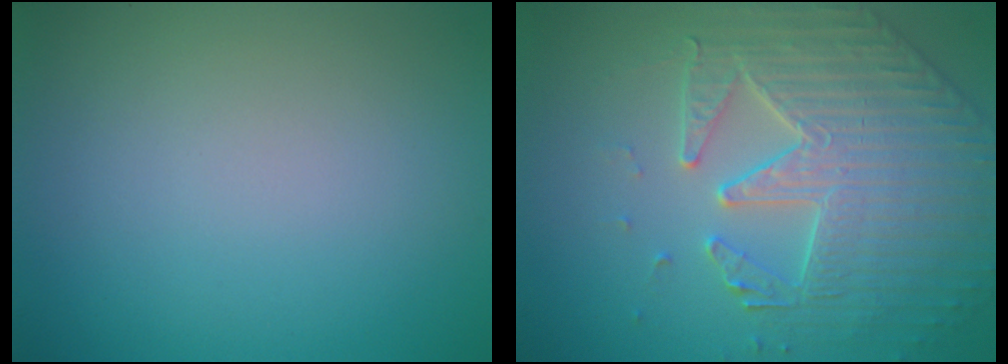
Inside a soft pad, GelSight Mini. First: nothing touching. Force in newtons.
{"total": 4.8, "press": 4.8, "slide": 0.5}